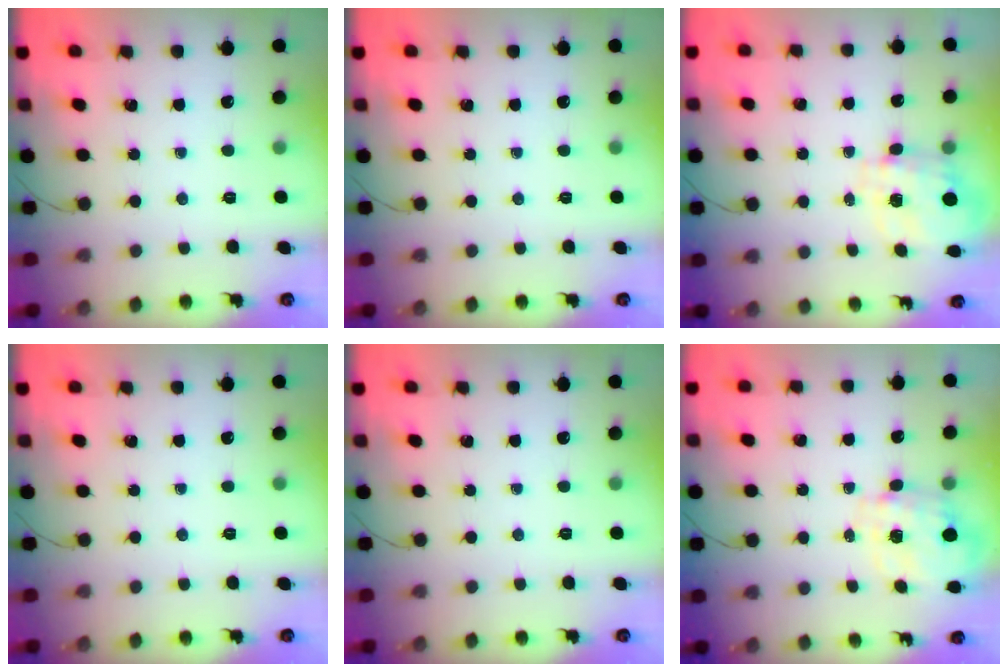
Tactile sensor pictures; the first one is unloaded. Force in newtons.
{"total": 0.0}
{"total": 3.5, "press": 3.3, "slide": 1.0}
{"total": 0.0}
{"total": 0.0}
{"total": 2.7, "press": 2.5, "slide": 1.0}